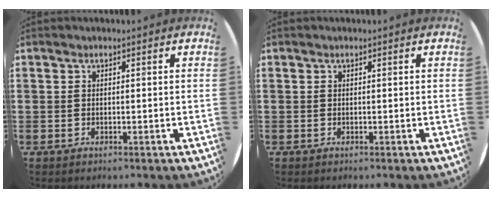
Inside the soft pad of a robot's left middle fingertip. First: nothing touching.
{"total": 0.0}